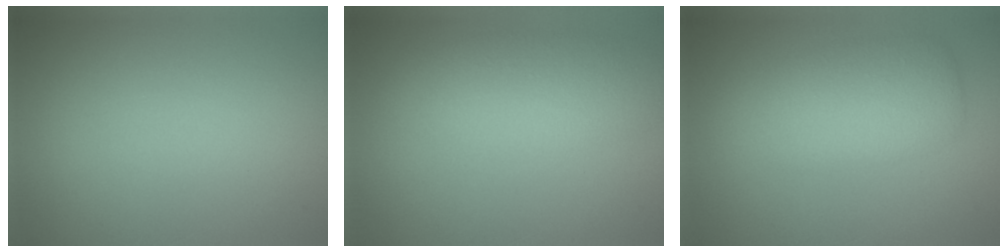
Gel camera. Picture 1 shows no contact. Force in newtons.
{"total": 4.5, "press": 4.4, "slide": 0.4}
{"total": 5.0, "press": 5.0, "slide": 0.2}